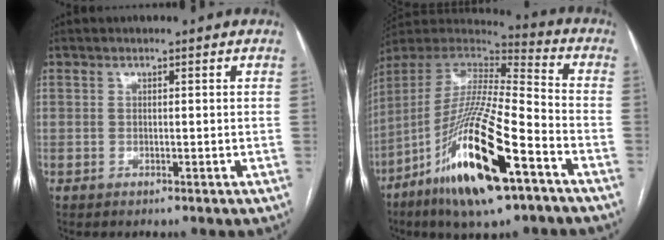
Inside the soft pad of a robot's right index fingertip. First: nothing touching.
{"total": 22.9, "force": [-11.4, 3.4, 19.6], "torque": [-0.396, -0.046, -0.208]}